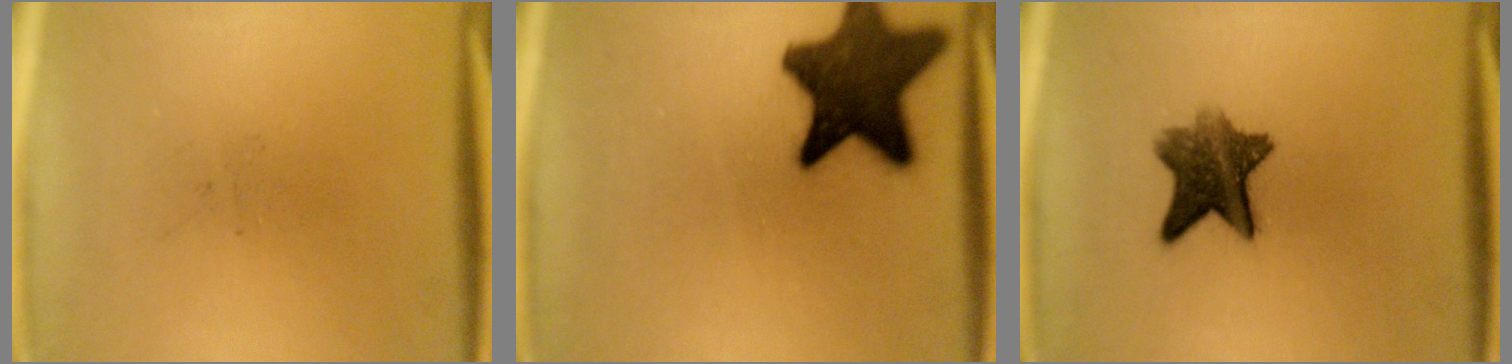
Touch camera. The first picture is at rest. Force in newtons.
{"total": 15.3}
{"total": 8.0}